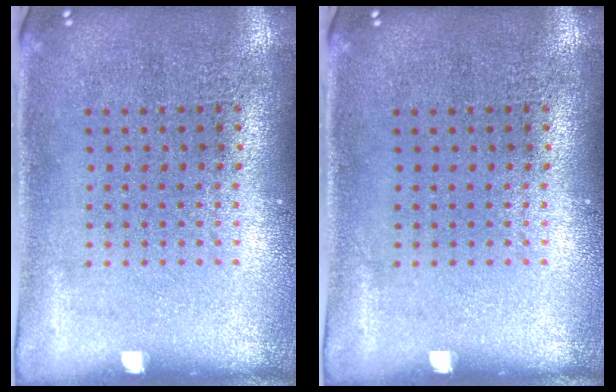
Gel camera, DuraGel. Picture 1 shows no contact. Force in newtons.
{"total": 0.0}